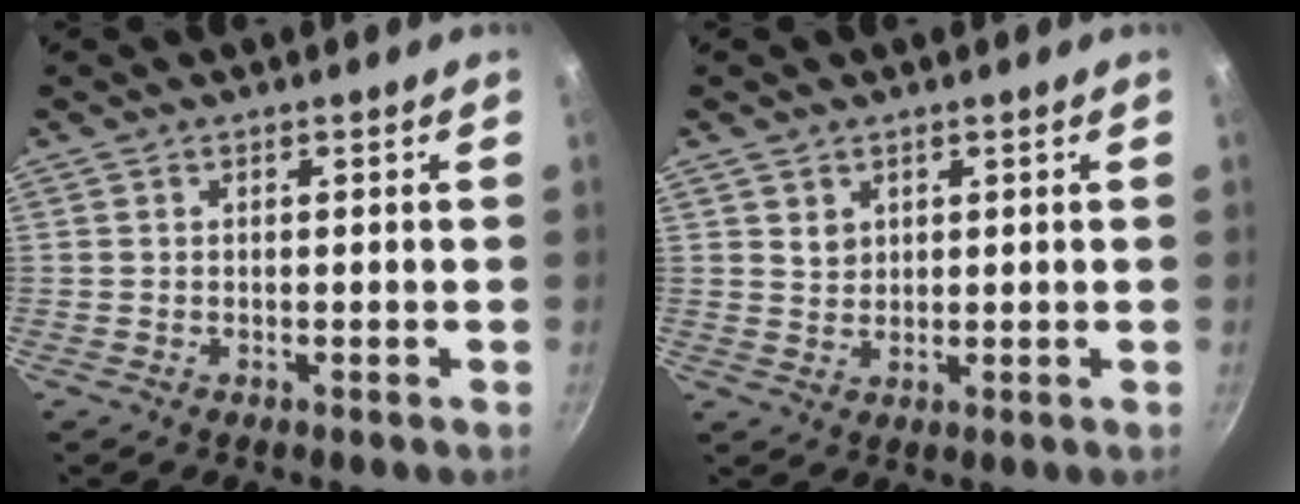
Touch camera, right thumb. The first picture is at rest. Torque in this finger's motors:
{"motor_torque": [0.03, -0.06, -0.33, 0.39, 0.06]}